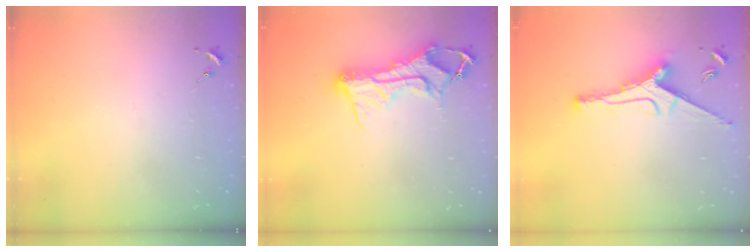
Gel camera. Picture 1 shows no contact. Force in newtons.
{"total": 14.0, "press": 14.0, "slide": 1.4}
{"total": 11.4, "press": 11.4, "slide": 0.6}